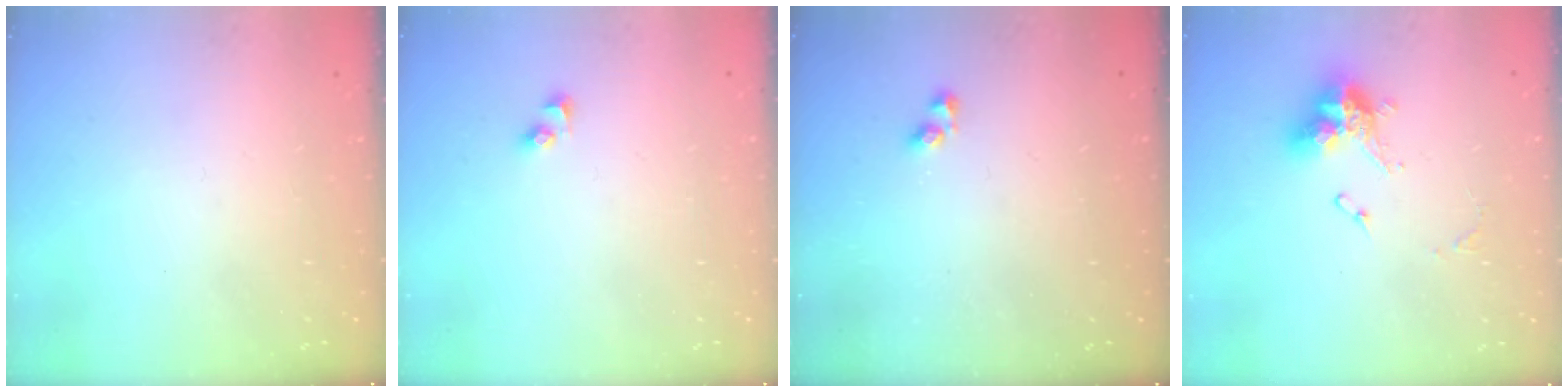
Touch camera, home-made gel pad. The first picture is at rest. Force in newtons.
{"total": 2.3, "press": 2.3, "slide": 0.2}
{"total": 2.9, "press": 2.9, "slide": 0.6}
{"total": 11.4, "press": 11.4, "slide": 0.9}